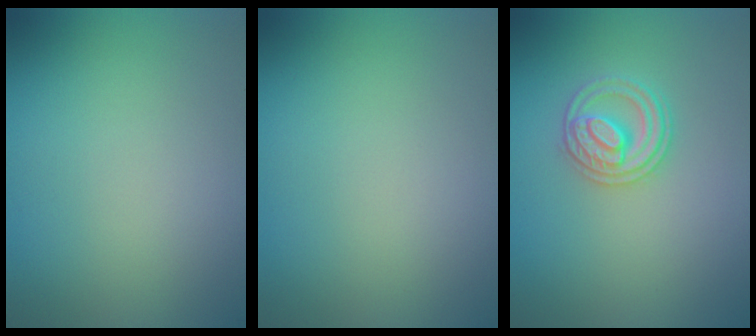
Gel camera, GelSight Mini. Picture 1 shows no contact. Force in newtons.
{"total": 0.0}
{"total": 2.6, "press": 2.6, "slide": 0.5}